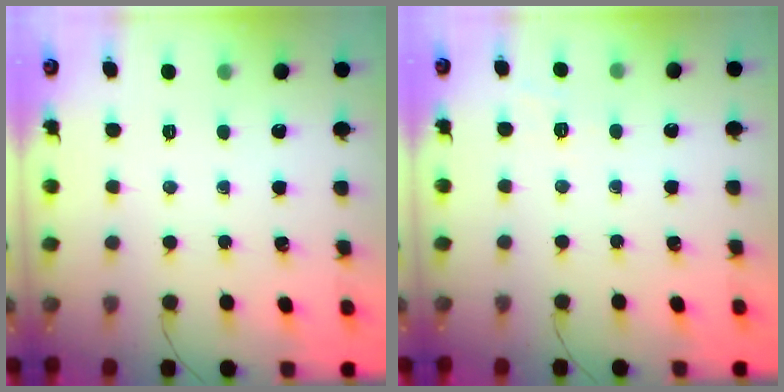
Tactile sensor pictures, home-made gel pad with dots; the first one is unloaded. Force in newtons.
{"total": 1.9, "press": 0.9, "slide": 1.6}